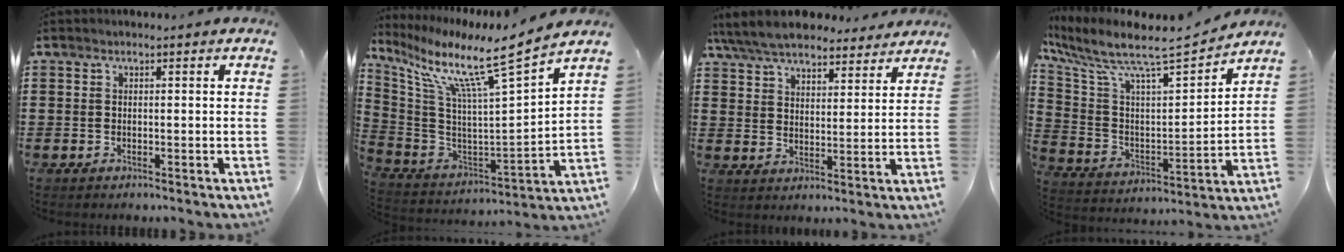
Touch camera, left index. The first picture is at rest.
{"total": 11.1, "force": [7.7, 0.3, 8.0], "torque": [-0.172, -0.059, 0.113]}
{"total": 7.5, "force": [6.9, 1.7, 2.3], "torque": [-0.074, -0.023, 0.126]}
{"total": 7.9, "force": [6.8, 0.8, 3.9], "torque": [-0.109, -0.058, 0.106]}